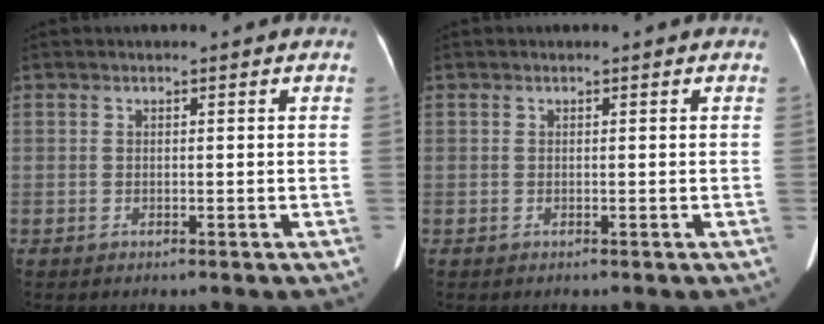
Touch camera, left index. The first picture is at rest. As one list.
[{"total": 0.0}]